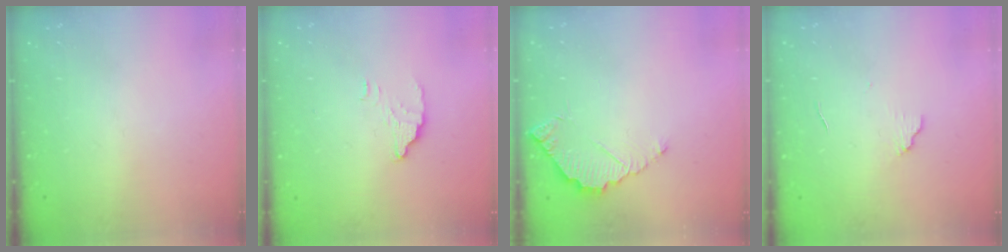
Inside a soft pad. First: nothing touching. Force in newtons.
{"total": 3.5, "press": 3.5, "slide": 0.1}
{"total": 4.6, "press": 4.6, "slide": 0.4}
{"total": 5.4, "press": 5.4, "slide": 0.5}